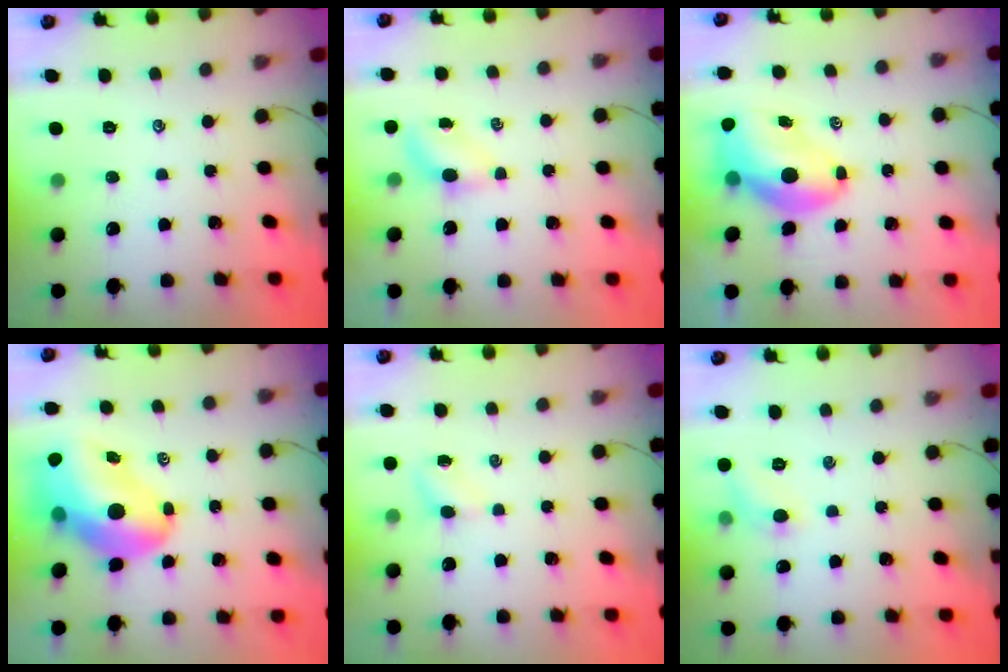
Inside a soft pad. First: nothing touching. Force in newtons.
{"total": 4.1, "press": 3.9, "slide": 1.1}
{"total": 10.2, "press": 9.7, "slide": 3.1}
{"total": 19.0, "press": 18.2, "slide": 5.6}
{"total": 2.8, "press": 2.6, "slide": 0.9}
{"total": 5.5, "press": 5.2, "slide": 1.7}